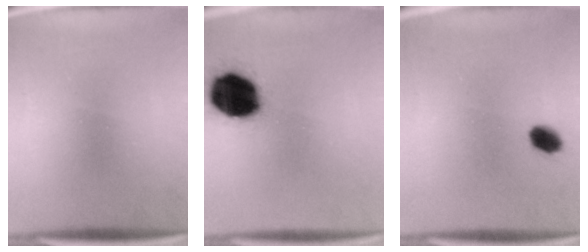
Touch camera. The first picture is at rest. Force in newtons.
{"total": 19.6}
{"total": 3.8}